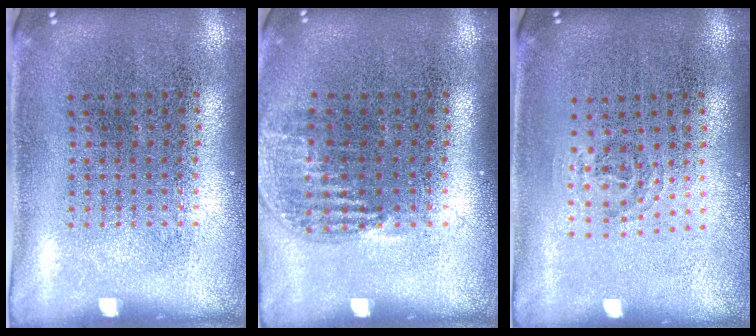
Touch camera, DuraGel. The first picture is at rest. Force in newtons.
{"total": 1.1, "press": 1.0, "slide": 0.4}
{"total": 0.9, "press": 0.6, "slide": 0.7}